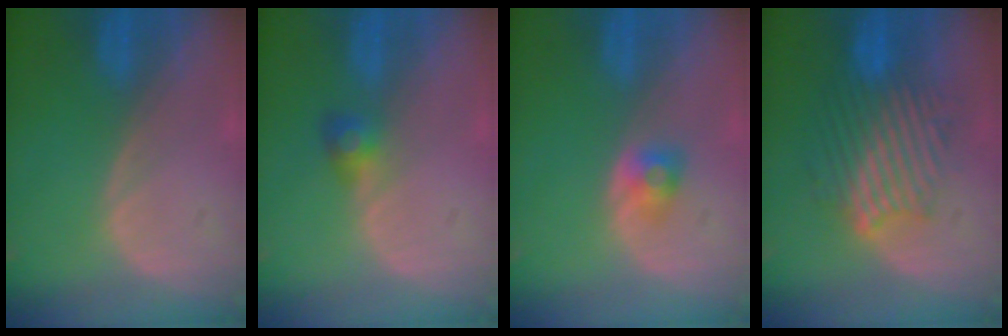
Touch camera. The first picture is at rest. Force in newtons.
{"total": 2.6, "press": 2.5, "slide": 0.7}
{"total": 2.6, "press": 2.3, "slide": 1.2}
{"total": 9.0, "press": 8.9, "slide": 1.2}